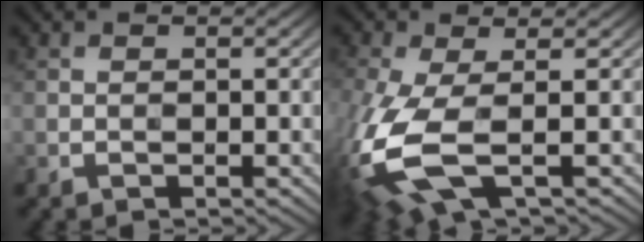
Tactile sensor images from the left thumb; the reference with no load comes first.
{"total": 10.7, "force": [-2.4, 4.6, 9.3], "torque": [-0.250, -0.023, -0.047]}